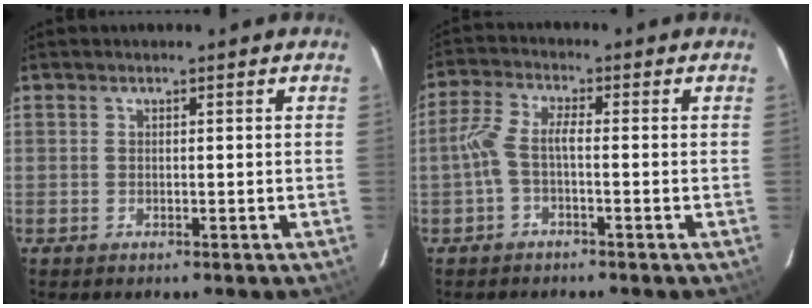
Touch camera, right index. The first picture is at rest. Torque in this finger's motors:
{"motor_torque": [0.53, -0.27, 0.38, 0.12]}